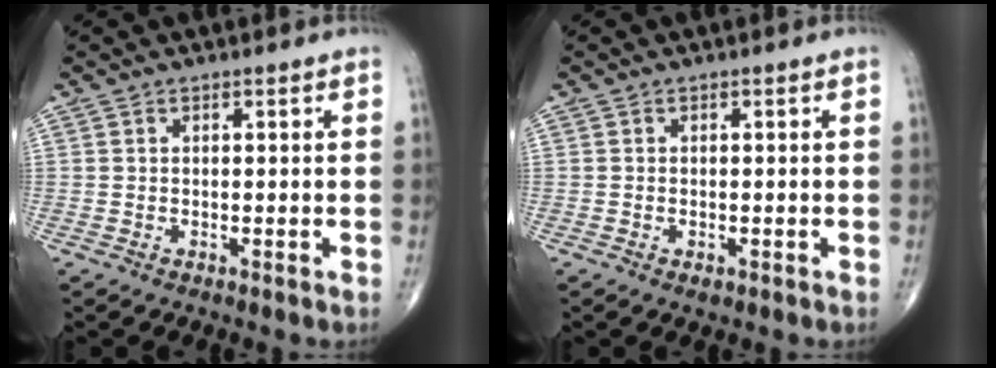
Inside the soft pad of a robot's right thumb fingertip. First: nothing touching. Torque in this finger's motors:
{"motor_torque": [-0.29, -0.01, -0.17, -0.13, 0.00]}